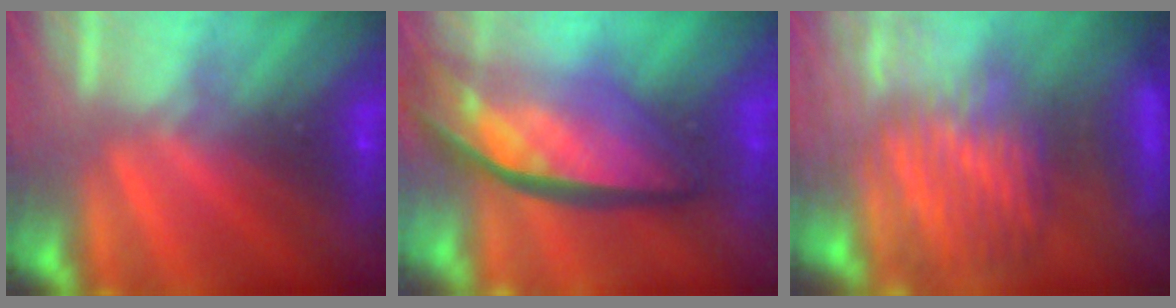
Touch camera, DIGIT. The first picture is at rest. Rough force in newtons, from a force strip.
{"total": 9.1}
{"total": 9.2}